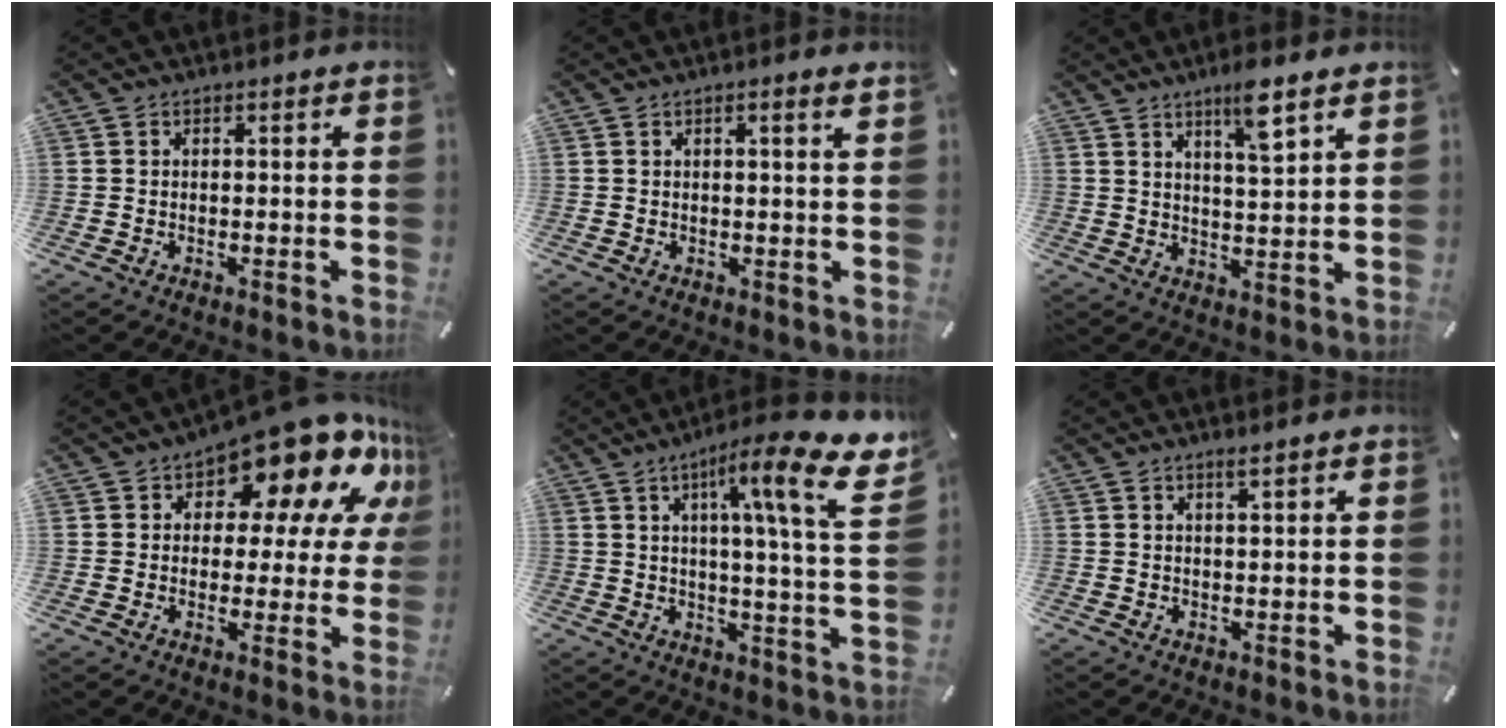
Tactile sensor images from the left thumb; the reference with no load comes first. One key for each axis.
{"total": 1.6, "fx": 0.7, "fy": 0.0, "fz": 1.5, "tx": -0.029, "ty": -0.002, "tz": 0.011}
{"total": 7.8, "fx": 5.4, "fy": 1.0, "fz": 5.5, "tx": -0.089, "ty": -0.030, "tz": 0.085}
{"total": 16.9, "fx": 11.1, "fy": 7.6, "fz": 10.1, "tx": -0.148, "ty": -0.084, "tz": 0.187}
{"total": 17.3, "fx": 7.8, "fy": 2.2, "fz": 15.2, "tx": -0.225, "ty": -0.051, "tz": 0.105}
{"total": 1.7, "fx": 1.3, "fy": 0.1, "fz": 1.1, "tx": -0.023, "ty": -0.002, "tz": 0.023}